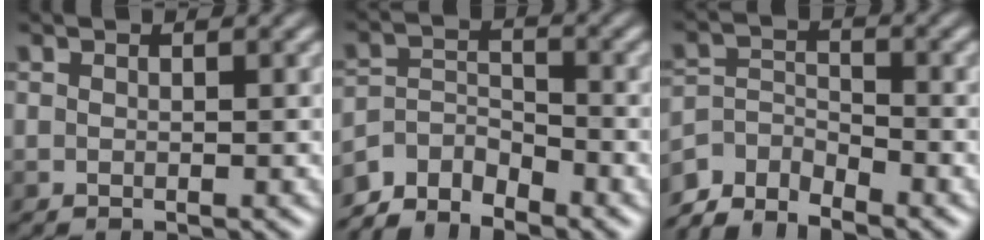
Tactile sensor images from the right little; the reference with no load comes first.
{"total": 4.4, "force": [-3.9, 1.6, 1.1], "torque": [-0.016, 0.001, -0.083]}
{"total": 4.5, "force": [-4.0, 1.5, 1.3], "torque": [-0.021, -0.001, -0.084]}